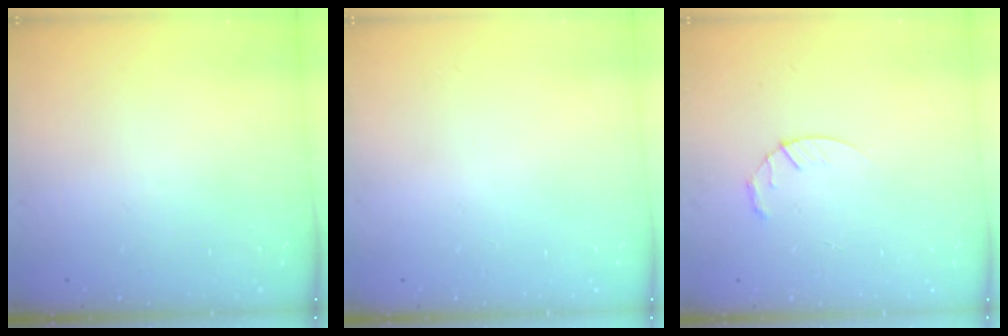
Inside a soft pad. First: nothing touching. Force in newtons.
{"total": 0.0}
{"total": 3.6, "press": 3.6, "slide": 0.5}